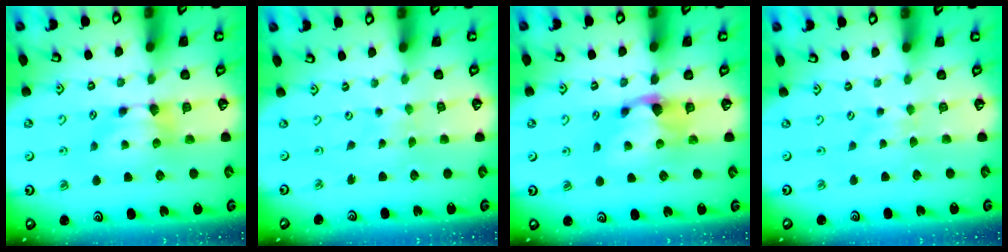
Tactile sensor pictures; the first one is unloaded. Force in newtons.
{"total": 5.7, "press": 5.7, "slide": 0.2}
{"total": 1.7, "press": 1.3, "slide": 1.1}
{"total": 3.2, "press": 3.2, "slide": 0.4}